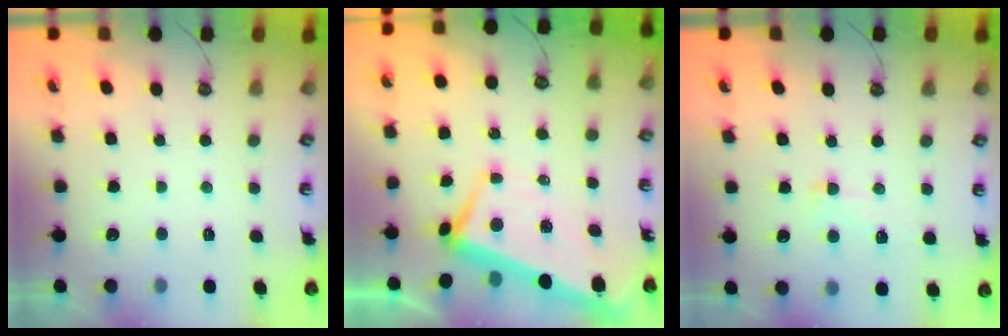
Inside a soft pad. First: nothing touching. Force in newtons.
{"total": 2.0, "press": 1.6, "slide": 1.2}
{"total": 2.0, "press": 1.7, "slide": 1.0}